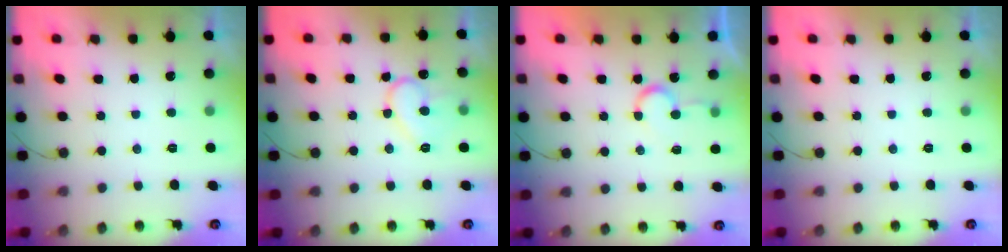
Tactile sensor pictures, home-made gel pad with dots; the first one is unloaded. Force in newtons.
{"total": 11.0, "press": 11.0, "slide": 0.9}
{"total": 6.1, "press": 6.1, "slide": 0.5}
{"total": 0.0}